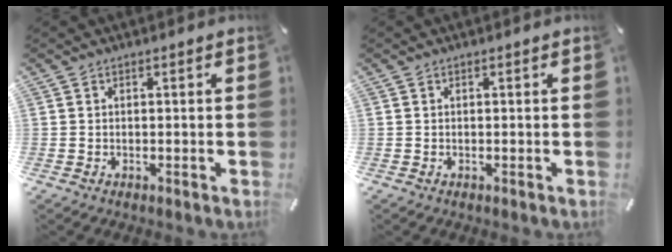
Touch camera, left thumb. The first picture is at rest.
{"total": 0.0}